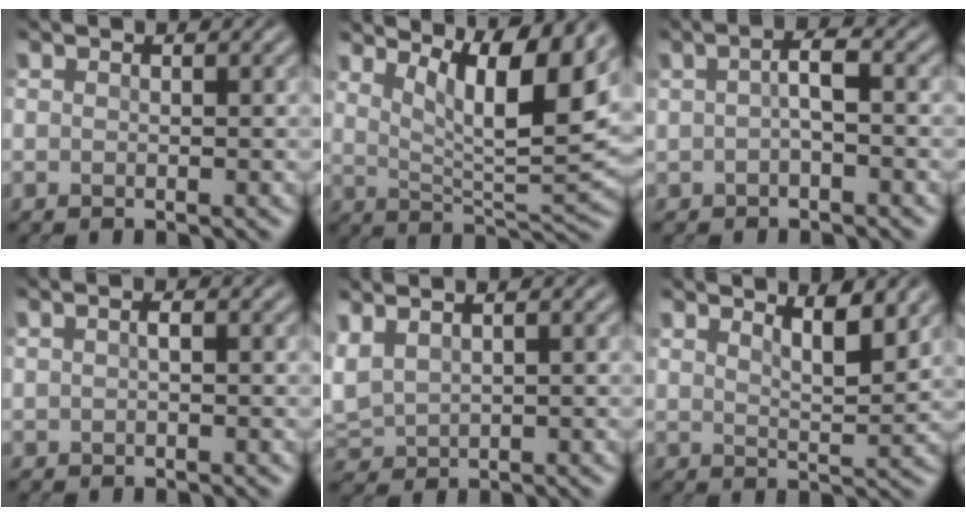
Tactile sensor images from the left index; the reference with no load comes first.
{"total": 9.5, "force": [5.2, 2.2, 7.6], "torque": [-0.122, -0.006, 0.089]}
{"total": 2.0, "force": [-0.2, 0.5, 1.9], "torque": [-0.040, 0.006, -0.008]}
{"total": 0.6, "force": [0.0, 0.2, 0.6], "torque": [-0.016, 0.002, -0.001]}
{"total": 2.3, "force": [1.2, 1.2, 1.5], "torque": [-0.054, 0.009, 0.030]}
{"total": 4.0, "force": [2.9, 1.0, 2.6], "torque": [-0.041, -0.001, 0.041]}